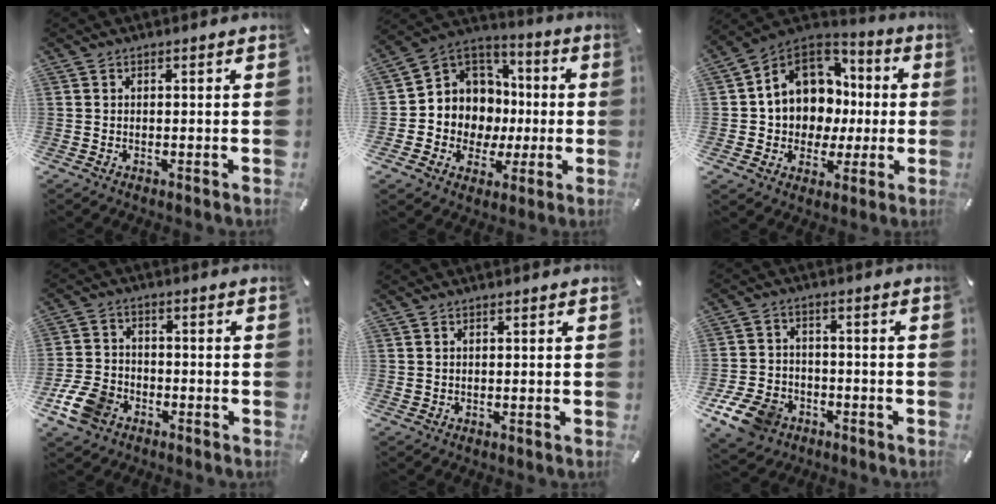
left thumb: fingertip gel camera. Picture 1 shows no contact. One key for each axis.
{"total": 10.5, "fx": 0.0, "fy": 10.5, "fz": 0.9, "tx": -0.021, "ty": -0.025, "tz": 0.019}
{"total": 12.8, "fx": 2.1, "fy": 11.7, "fz": 4.6, "tx": -0.098, "ty": -0.017, "tz": 0.052}
{"total": 9.0, "fx": -4.6, "fy": 6.4, "fz": 4.4, "tx": -0.101, "ty": 0.021, "tz": -0.086}
{"total": 0.7, "fx": 0.3, "fy": 0.6, "fz": 0.2, "tx": -0.003, "ty": 0.002, "tz": 0.005}
{"total": 9.9, "fx": -5.4, "fy": 7.2, "fz": 4.1, "tx": -0.085, "ty": 0.035, "tz": -0.099}